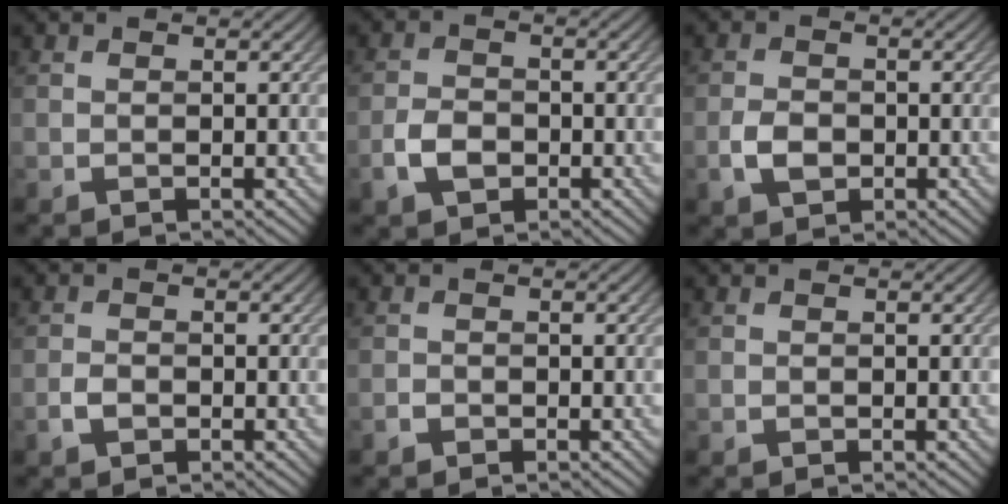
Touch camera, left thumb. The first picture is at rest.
{"total": 3.7, "force": [-1.5, 2.5, 2.2], "torque": [-0.048, -0.001, -0.034]}
{"total": 3.1, "force": [-1.0, 2.2, 1.9], "torque": [-0.042, -0.002, -0.023]}
{"total": 1.7, "force": [-0.8, 1.1, 1.0], "torque": [-0.022, 0.000, -0.020]}
{"total": 0.7, "force": [-0.5, 0.4, 0.3], "torque": [-0.005, 0.001, -0.012]}
{"total": 0.0}